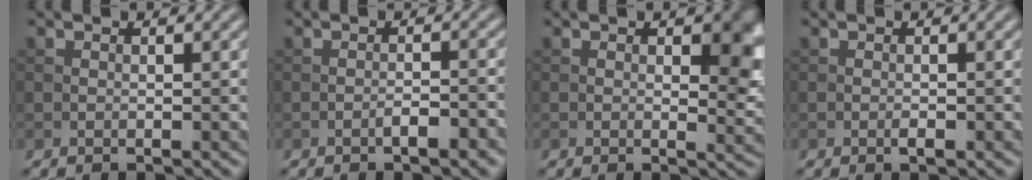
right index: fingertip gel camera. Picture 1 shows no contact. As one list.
[{"total": 2.1, "force": [-1.1, 0.4, 1.7], "torque": [-0.028, 0.005, -0.018]}, {"total": 4.1, "force": [0.8, 2.1, 3.4], "torque": [-0.033, -0.005, 0.011]}, {"total": 0.9, "force": [-0.3, 0.2, 0.8], "torque": [-0.015, -0.001, -0.005]}]